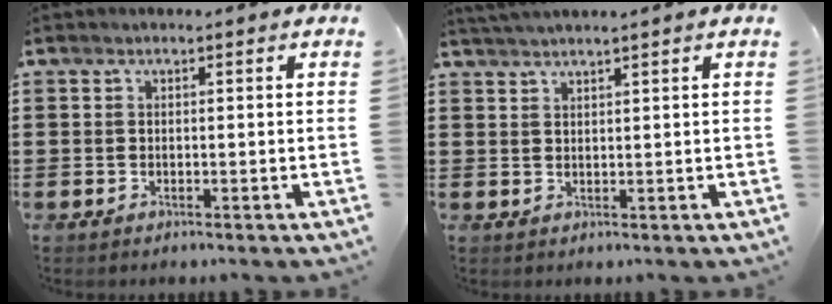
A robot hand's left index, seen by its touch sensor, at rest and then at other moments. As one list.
[{"total": 1.8, "force": [1.7, -0.4, 0.6], "torque": [-0.014, -0.001, 0.033]}]